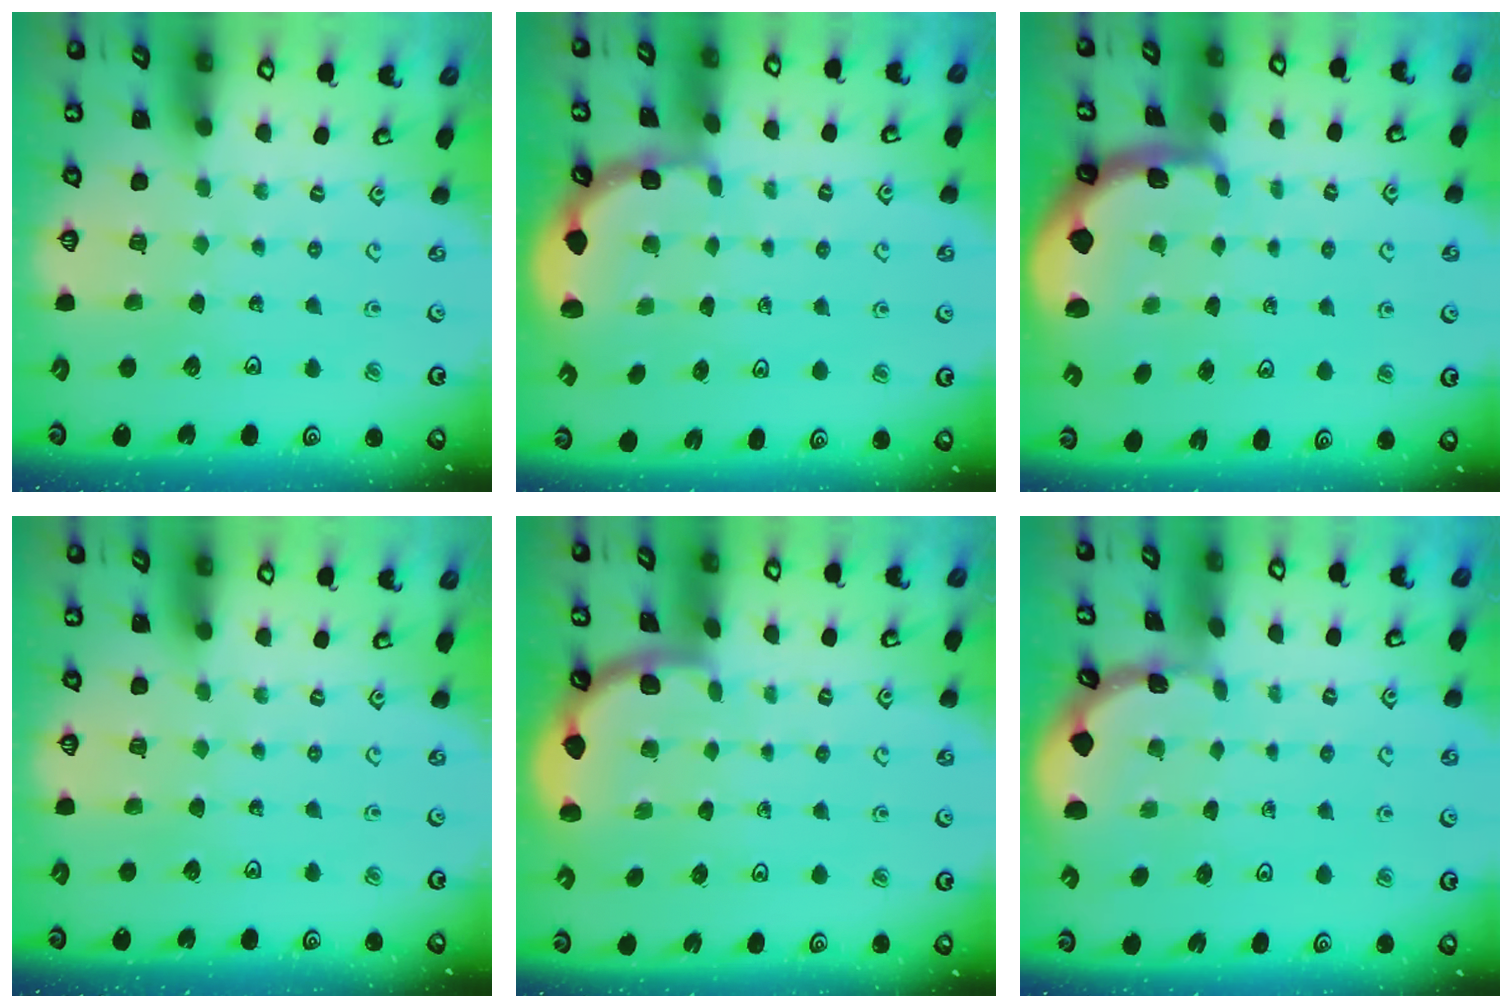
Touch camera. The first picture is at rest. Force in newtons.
{"total": 1.8, "press": 1.5, "slide": 1.1}
{"total": 1.5, "press": 1.5, "slide": 0.4}
{"total": 0.0}
{"total": 1.9, "press": 1.9, "slide": 0.0}
{"total": 0.7, "press": 0.6, "slide": 0.2}